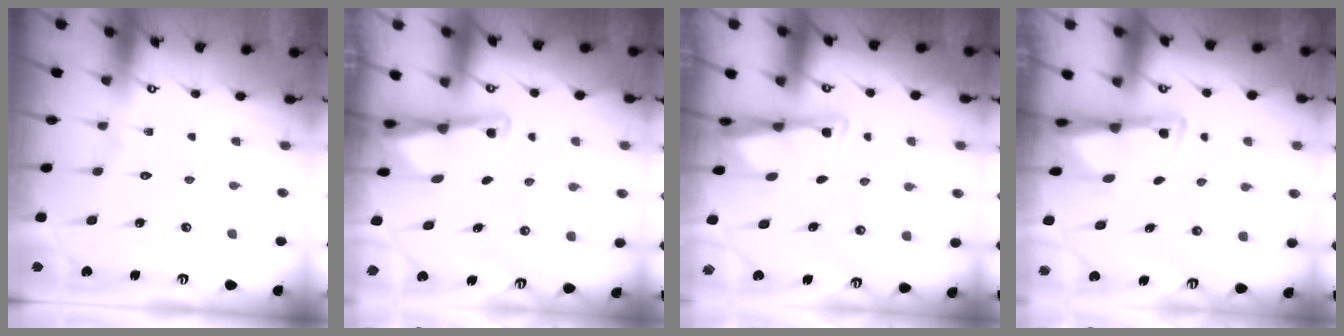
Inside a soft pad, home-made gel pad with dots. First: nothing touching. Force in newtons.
{"total": 3.0, "press": 3.0, "slide": 0.3}
{"total": 2.9, "press": 2.9, "slide": 0.1}
{"total": 2.9, "press": 2.9, "slide": 0.4}